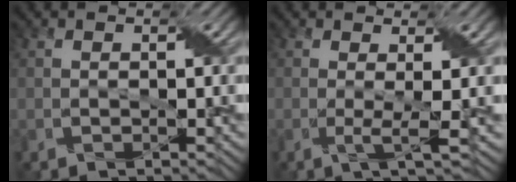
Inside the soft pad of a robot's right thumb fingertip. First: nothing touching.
{"total": 2.7, "force": [0.1, 0.5, 2.7], "torque": [-0.051, -0.001, -0.003]}